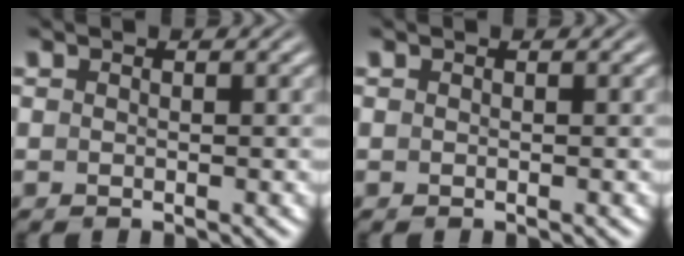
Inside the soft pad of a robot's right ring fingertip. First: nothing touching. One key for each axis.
{"total": 0.0}